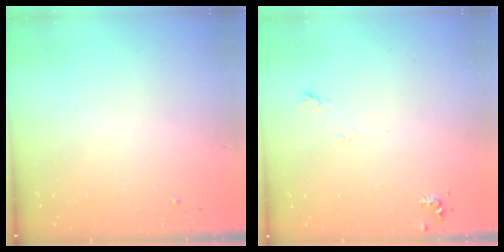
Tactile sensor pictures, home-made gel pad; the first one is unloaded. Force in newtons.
{"total": 5.5, "press": 5.5, "slide": 0.7}